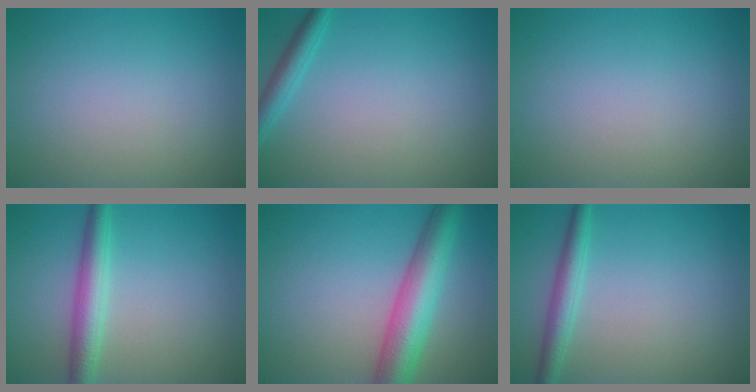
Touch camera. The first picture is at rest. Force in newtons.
{"total": 2.1, "press": 2.0, "slide": 0.2}
{"total": 0.0}
{"total": 3.5, "press": 3.5, "slide": 0.0}
{"total": 6.5, "press": 6.5, "slide": 0.1}
{"total": 2.6, "press": 2.6, "slide": 0.0}